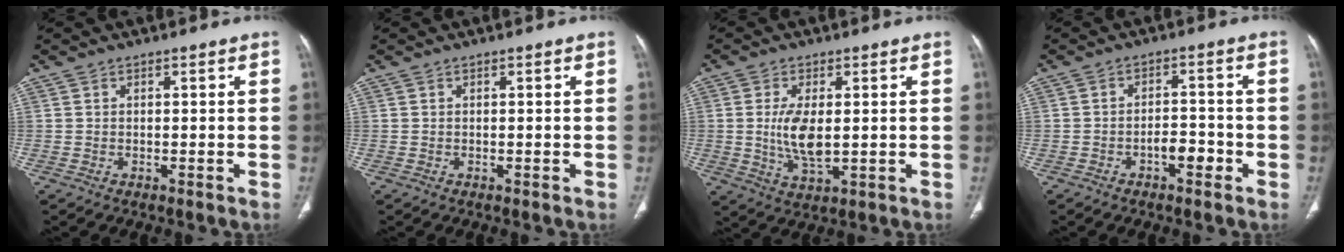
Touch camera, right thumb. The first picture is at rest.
{"total": 0.0}
{"total": 7.5, "force": [0.4, 3.1, 6.8], "torque": [-0.138, -0.014, 0.015]}
{"total": 4.1, "force": [-2.0, 2.1, 2.9], "torque": [-0.032, 0.021, -0.032]}